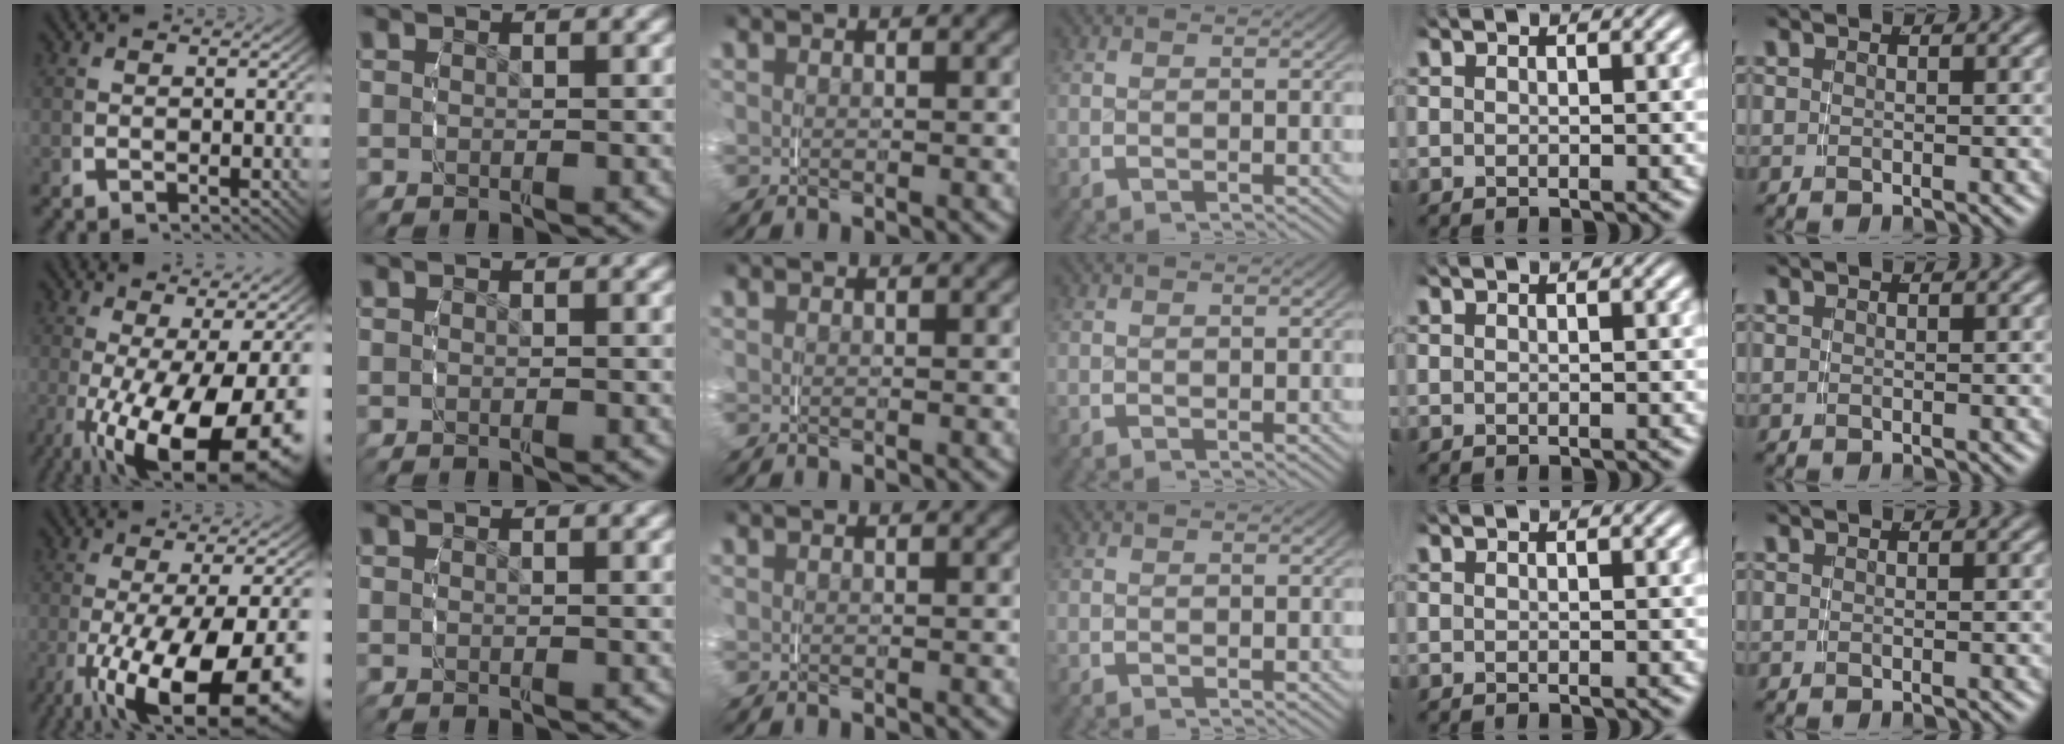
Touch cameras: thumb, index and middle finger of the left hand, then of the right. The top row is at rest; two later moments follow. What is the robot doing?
{"motion": "grasp_and_lifting", "object": "glasses case"}